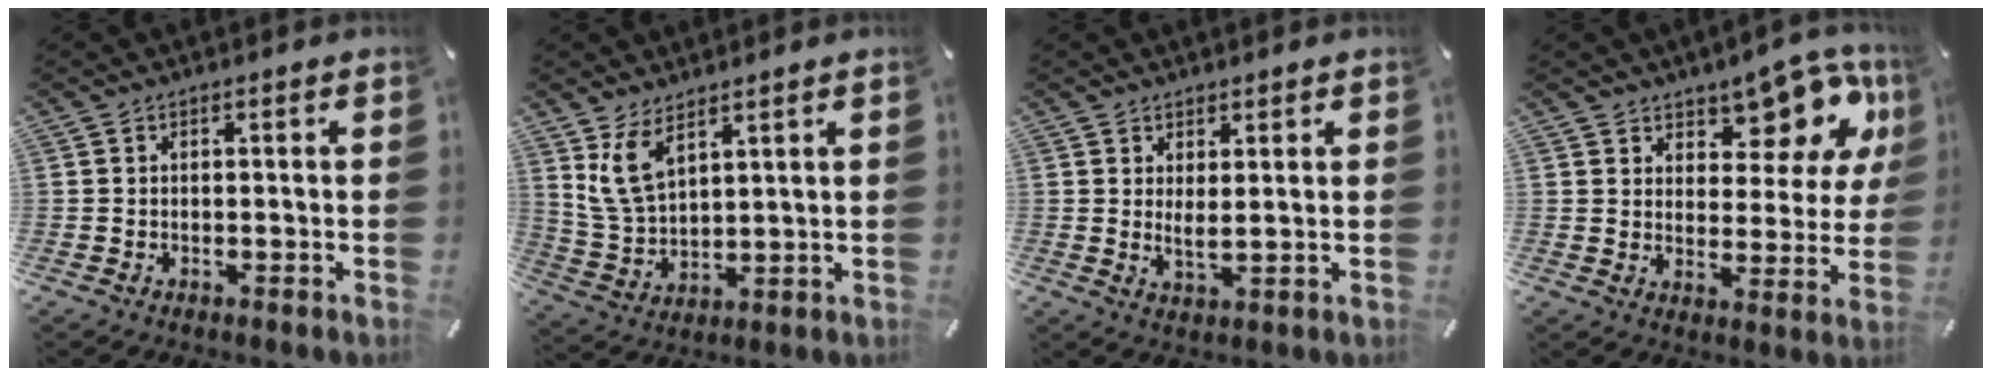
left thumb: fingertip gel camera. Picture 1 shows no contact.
{"total": 8.6, "force": [5.9, 4.1, 4.8], "torque": [-0.133, -0.027, 0.107]}
{"total": 3.0, "force": [1.9, 0.9, 2.1], "torque": [-0.028, -0.014, 0.033]}
{"total": 11.5, "force": [8.7, 6.1, 4.5], "torque": [-0.047, -0.077, 0.151]}